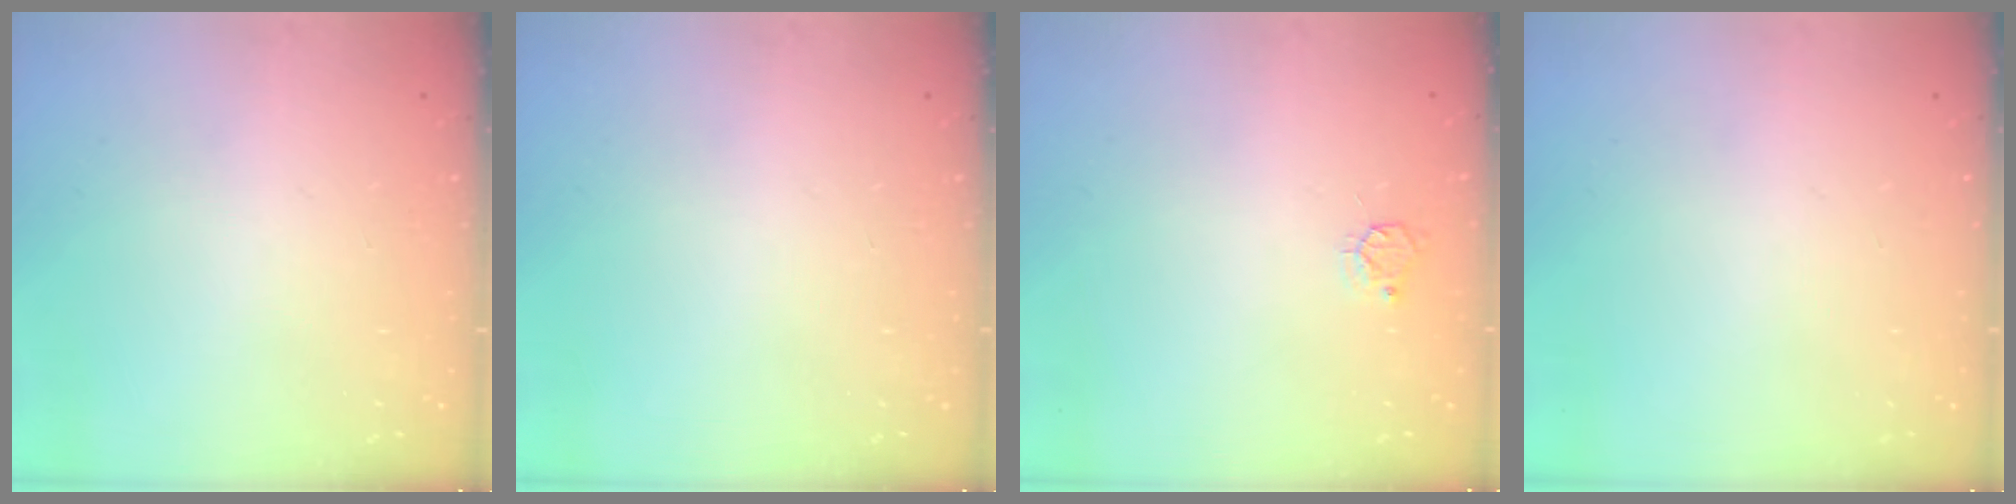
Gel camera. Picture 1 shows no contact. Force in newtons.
{"total": 0.0}
{"total": 3.8, "press": 3.8, "slide": 0.4}
{"total": 0.0}